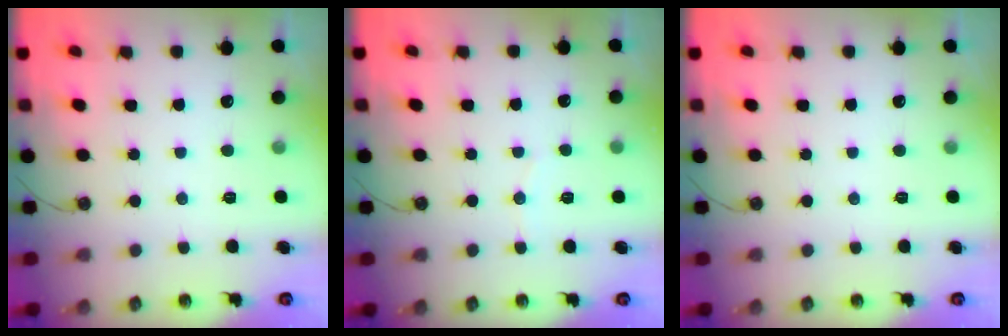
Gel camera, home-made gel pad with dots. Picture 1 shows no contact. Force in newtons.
{"total": 3.4, "press": 3.3, "slide": 0.4}
{"total": 0.0}